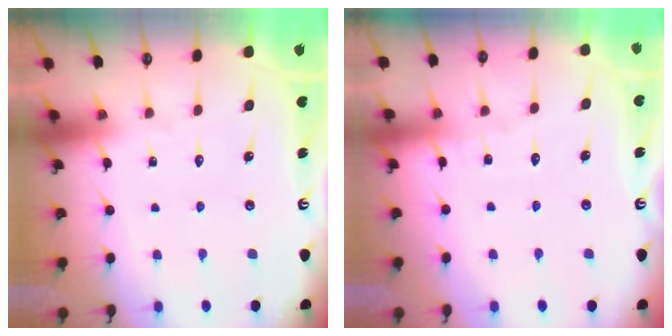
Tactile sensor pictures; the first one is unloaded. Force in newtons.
{"total": 3.0, "press": 3.0, "slide": 0.2}